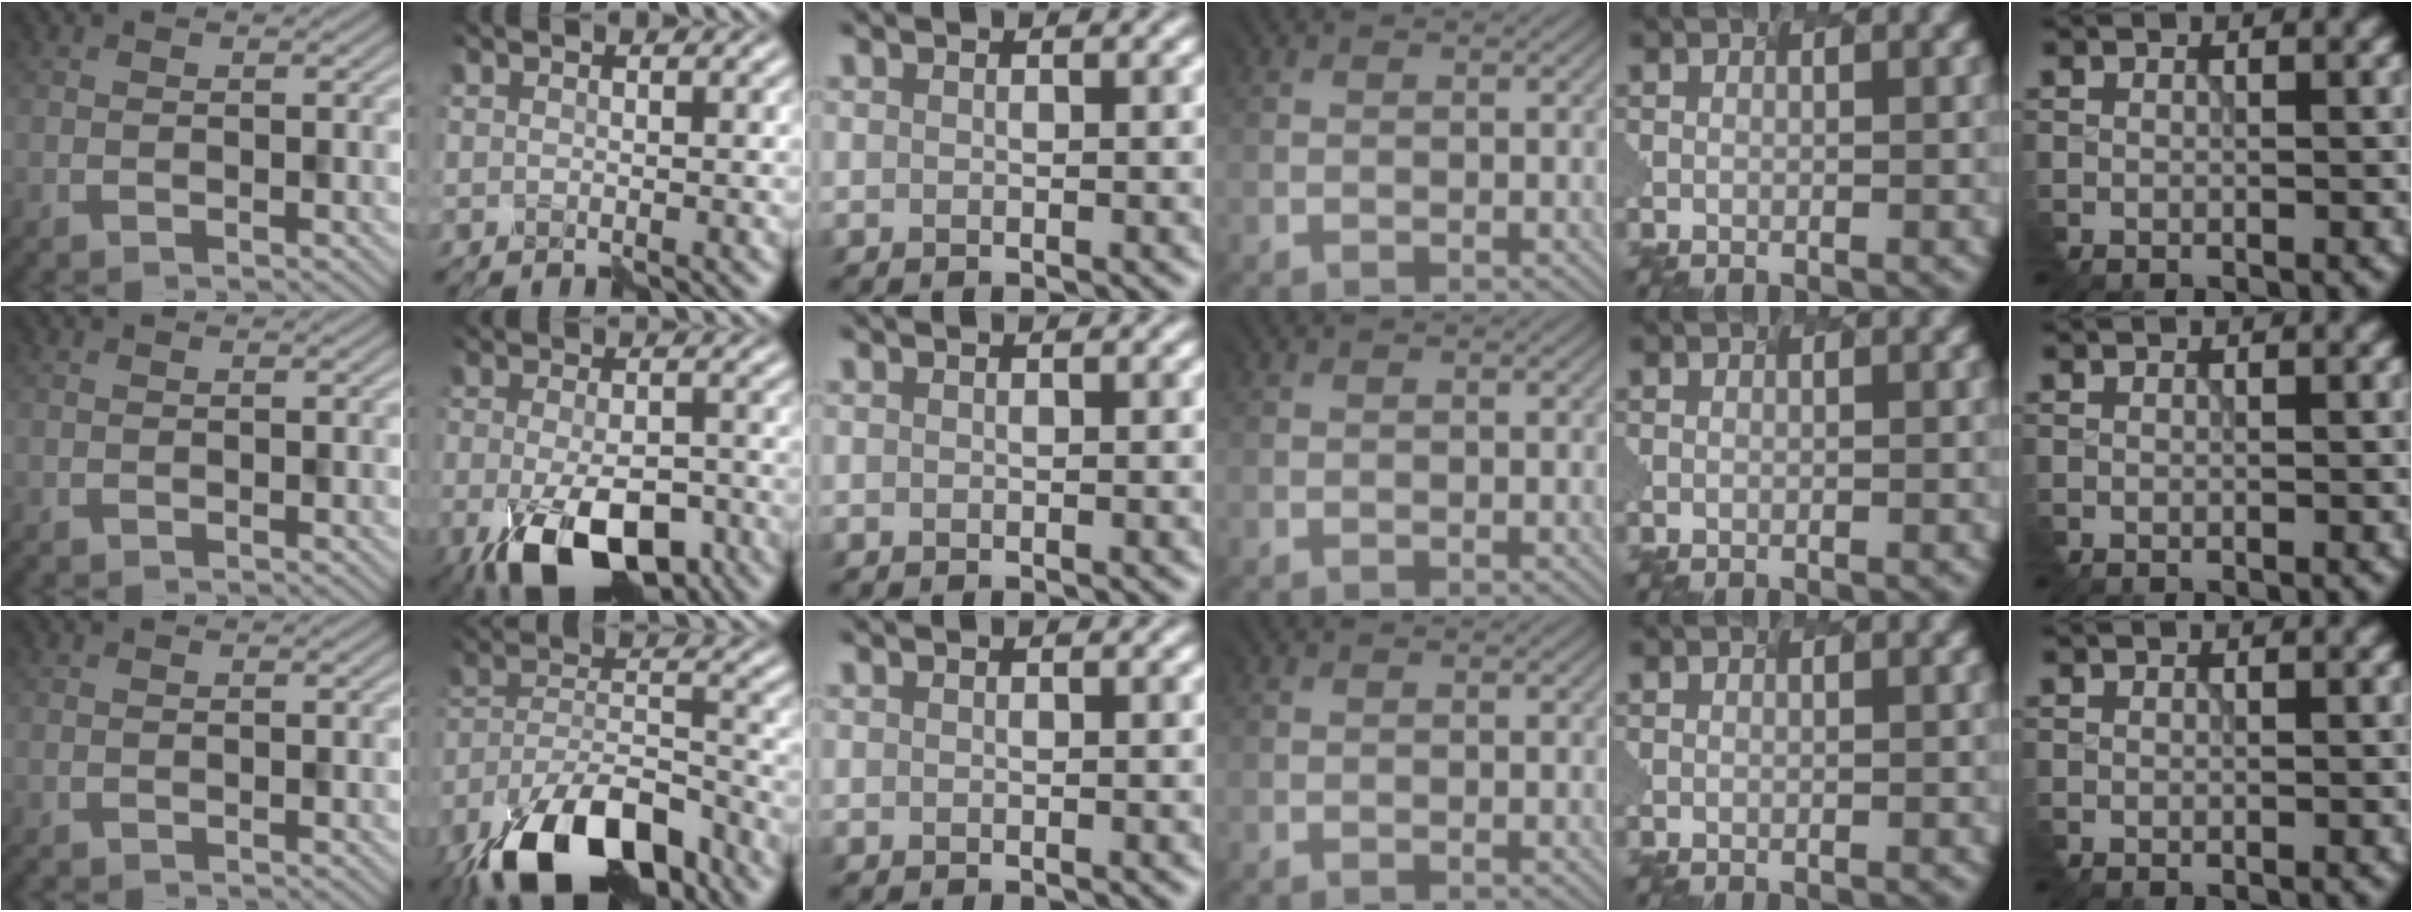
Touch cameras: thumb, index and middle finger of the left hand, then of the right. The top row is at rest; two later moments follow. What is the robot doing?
{"motion": "disassemble", "object": "velcro strap"}